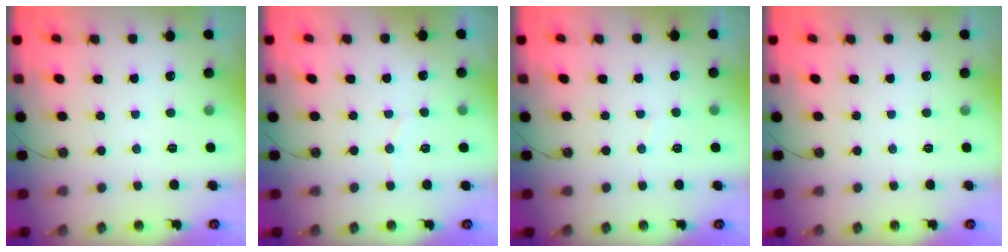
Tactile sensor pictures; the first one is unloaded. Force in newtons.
{"total": 3.0, "press": 3.0, "slide": 0.2}
{"total": 2.8, "press": 2.8, "slide": 0.2}
{"total": 0.0}